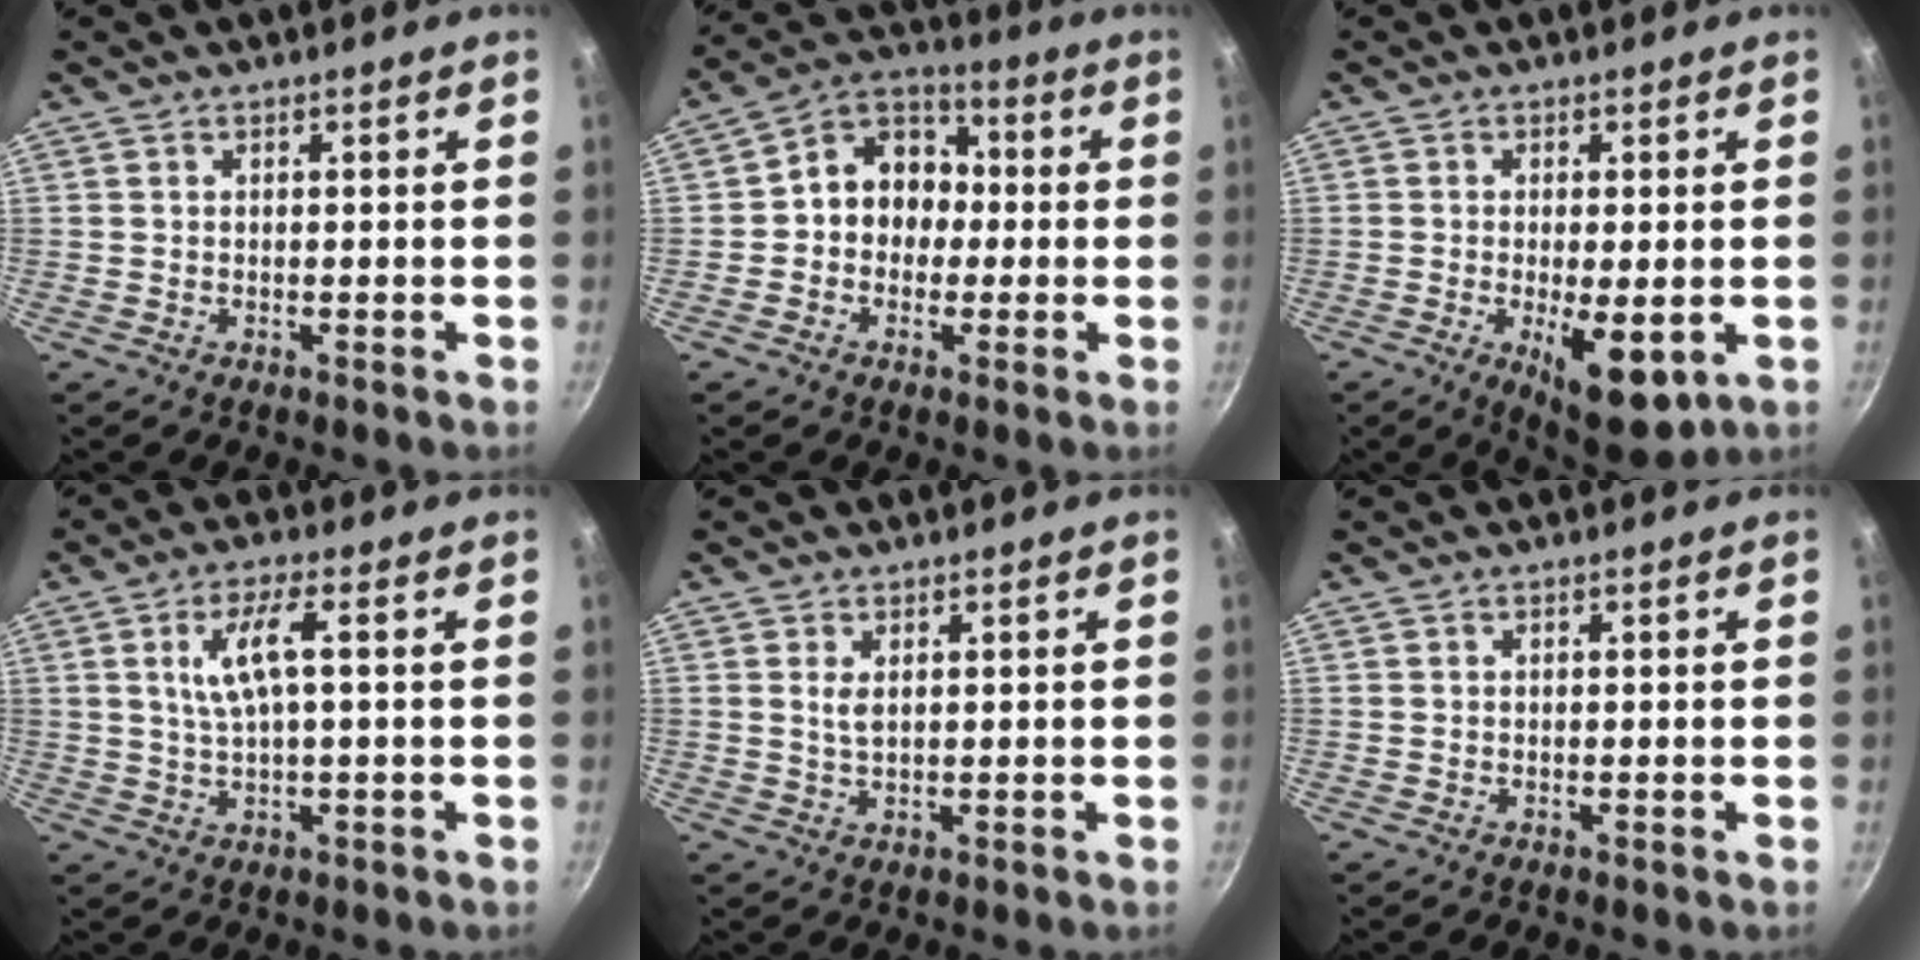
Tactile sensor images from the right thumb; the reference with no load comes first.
{"total": 10.8, "force": [-0.3, 9.2, 5.8], "torque": [-0.042, 0.036, -0.028]}
{"total": 9.9, "force": [-2.4, 3.6, 8.9], "torque": [-0.126, -0.005, -0.023]}
{"total": 6.9, "force": [1.2, 1.6, 6.6], "torque": [-0.139, 0.008, 0.028]}
{"total": 2.2, "force": [0.7, 1.1, 1.8], "torque": [-0.033, -0.005, 0.015]}
{"total": 0.0}